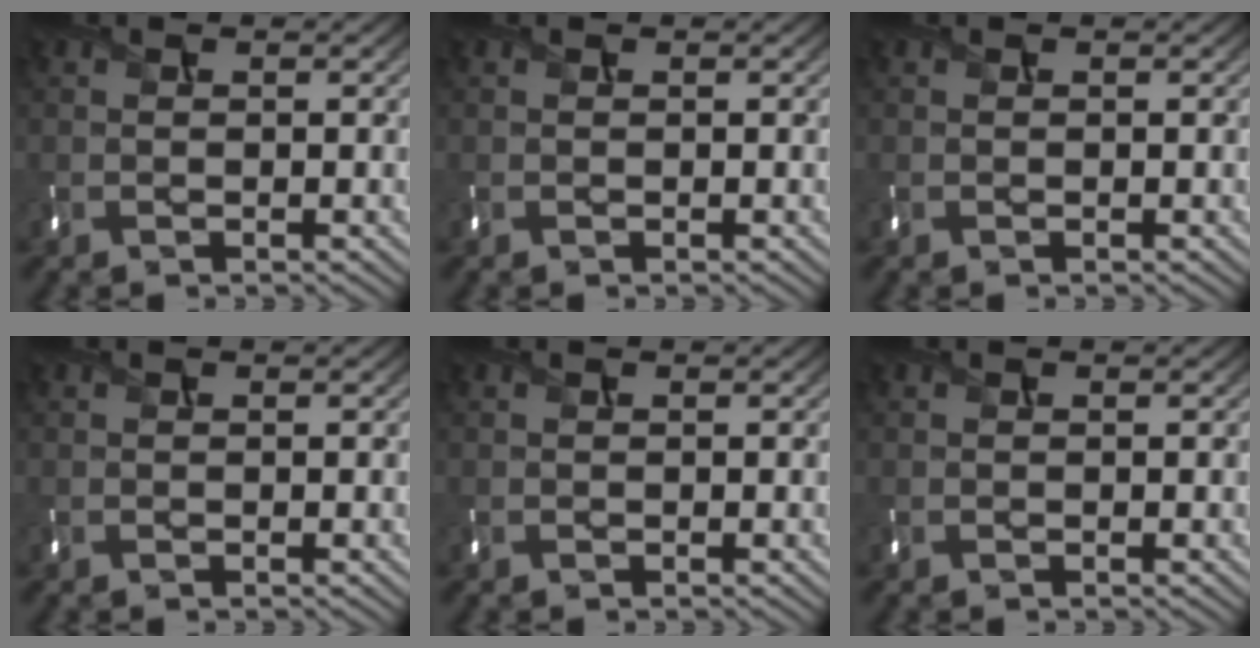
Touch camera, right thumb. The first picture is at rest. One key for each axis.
{"total": 0.0}
{"total": 0.0}
{"total": 0.0}
{"total": 0.0}
{"total": 0.0}